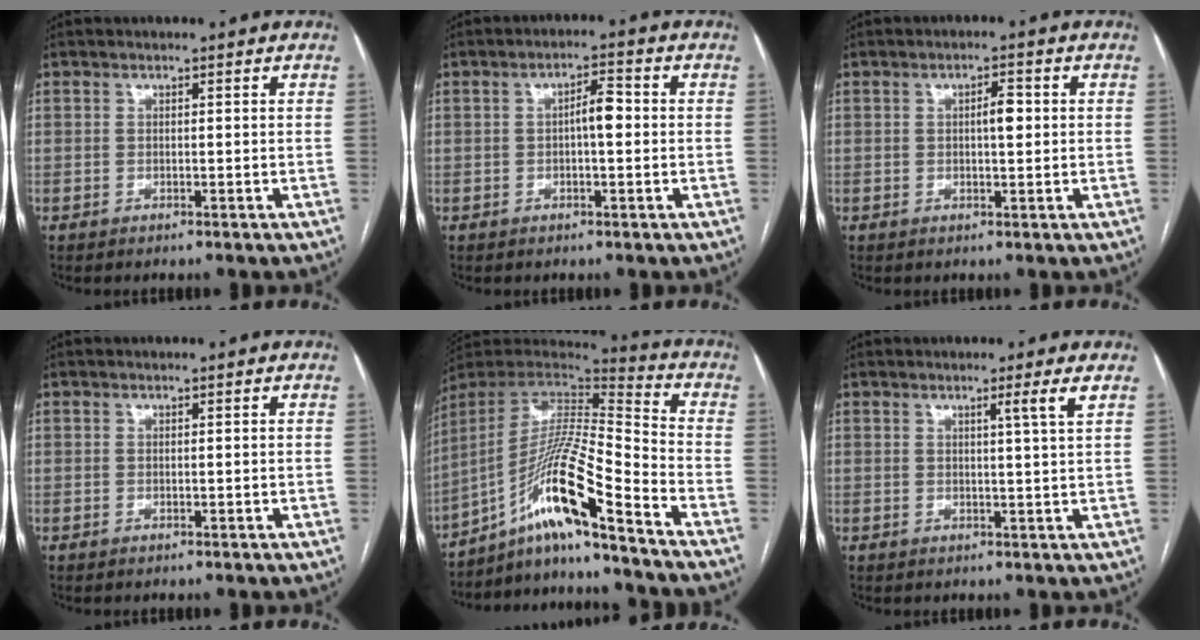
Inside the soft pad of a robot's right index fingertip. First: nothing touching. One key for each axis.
{"total": 3.6, "fx": -0.1, "fy": 1.0, "fz": 3.5, "tx": -0.055, "ty": 0.011, "tz": -0.004}
{"total": 2.7, "fx": 0.3, "fy": 0.8, "fz": 2.6, "tx": -0.041, "ty": 0.004, "tz": 0.005}
{"total": 0.0}
{"total": 16.5, "fx": -10.8, "fy": -0.4, "fz": 12.5, "tx": -0.240, "ty": 0.007, "tz": -0.194}
{"total": 2.4, "fx": 1.3, "fy": -0.9, "fz": 1.8, "tx": -0.030, "ty": -0.010, "tz": 0.023}